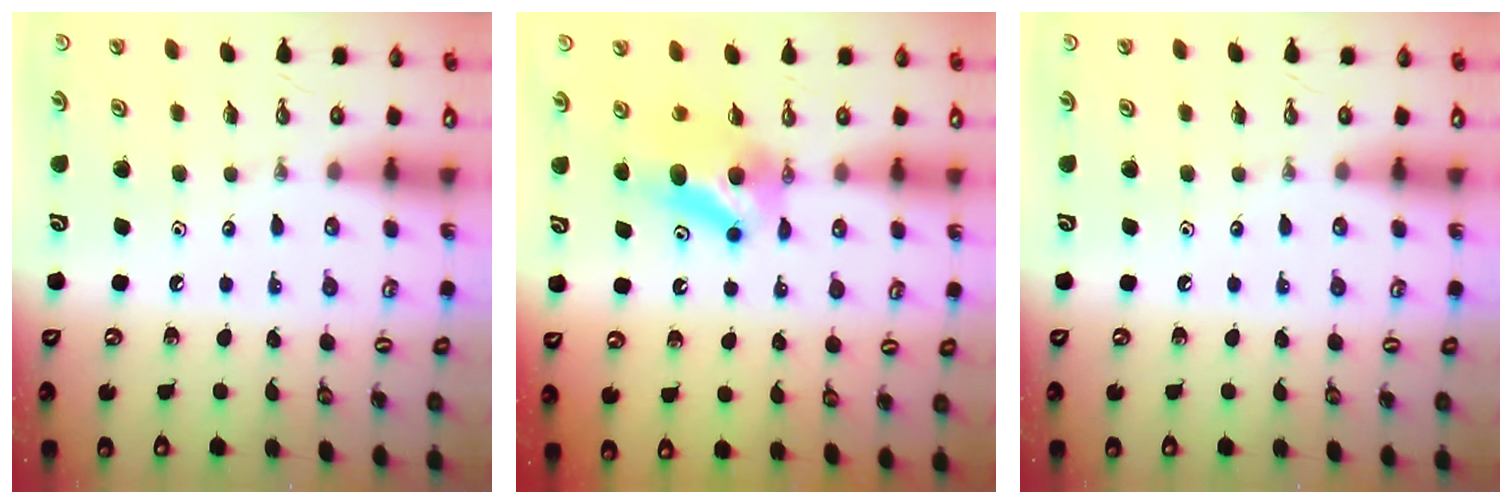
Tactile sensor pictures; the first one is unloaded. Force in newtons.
{"total": 9.6, "press": 5.7, "slide": 7.7}
{"total": 0.0}